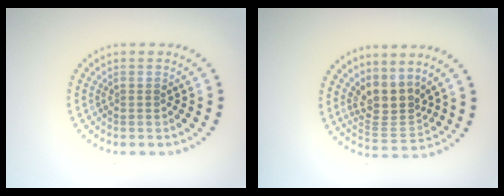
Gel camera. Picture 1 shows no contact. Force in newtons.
{"total": 3.2, "press": 2.4, "slide": 2.1}